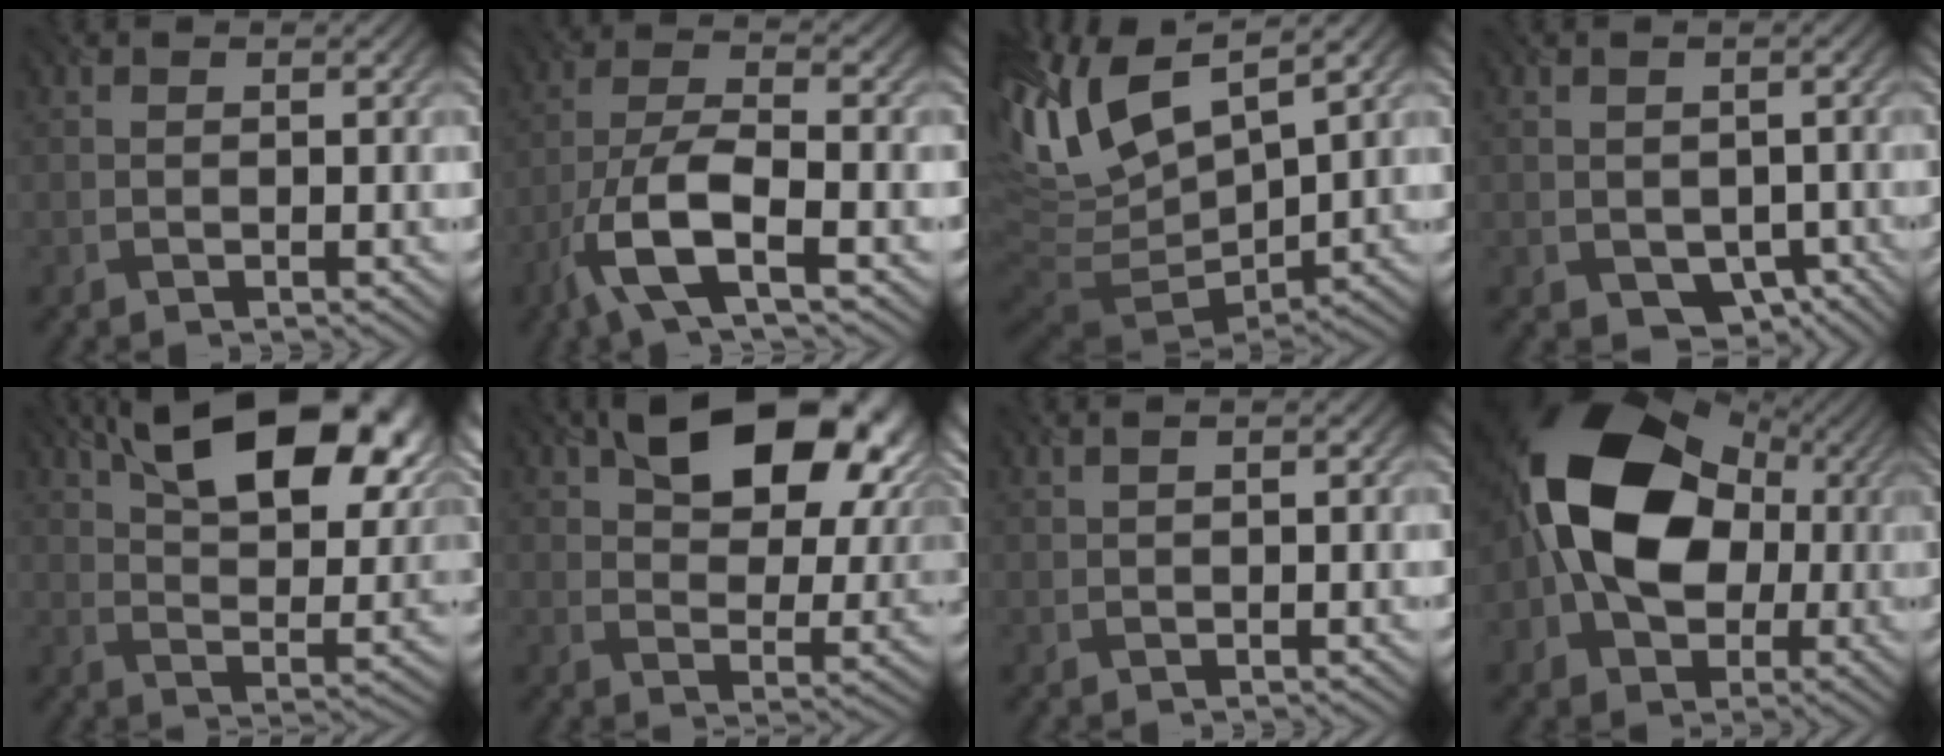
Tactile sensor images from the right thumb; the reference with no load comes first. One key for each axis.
{"total": 9.1, "fx": -4.6, "fy": 2.7, "fz": 7.3, "tx": -0.159, "ty": 0.000, "tz": -0.102}
{"total": 14.1, "fx": 5.5, "fy": 6.3, "fz": 11.4, "tx": -0.258, "ty": 0.009, "tz": 0.106}
{"total": 5.1, "fx": -1.8, "fy": 4.1, "fz": 2.4, "tx": -0.041, "ty": -0.019, "tz": -0.018}
{"total": 16.6, "fx": 8.8, "fy": 7.4, "fz": 11.9, "tx": -0.202, "ty": 0.007, "tz": 0.139}
{"total": 16.0, "fx": 7.9, "fy": 8.6, "fz": 10.9, "tx": -0.173, "ty": 0.006, "tz": 0.133}
{"total": 1.6, "fx": 1.1, "fy": 0.2, "fz": 1.1, "tx": -0.020, "ty": 0.000, "tz": 0.020}
{"total": 18.1, "fx": 0.6, "fy": 12.9, "fz": 12.6, "tx": -0.208, "ty": 0.012, "tz": -0.007}